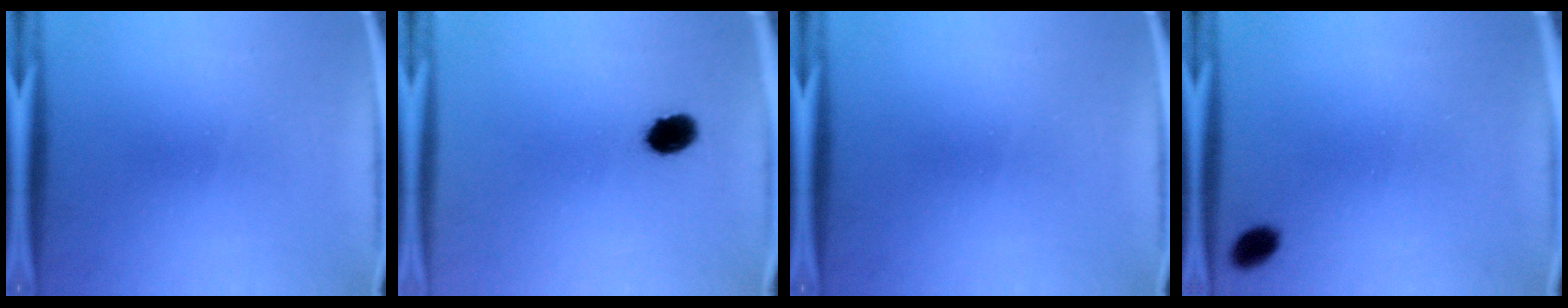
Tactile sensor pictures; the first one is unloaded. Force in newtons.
{"total": 5.0}
{"total": 0.0}
{"total": 3.0}